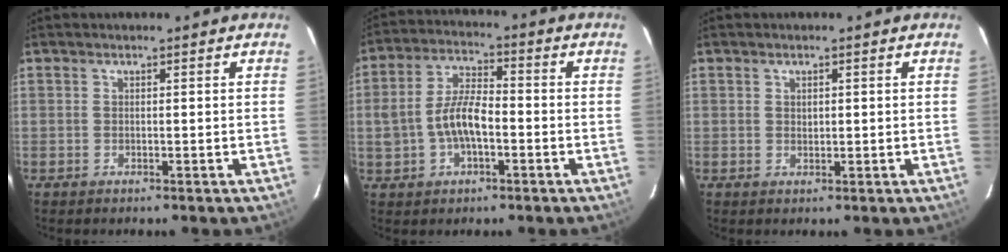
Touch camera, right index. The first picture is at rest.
{"total": 9.0, "force": [-1.9, 4.4, 7.5], "torque": [-0.150, 0.013, -0.030]}
{"total": 1.0, "force": [0.4, 0.8, 0.6], "torque": [-0.008, 0.003, 0.007]}